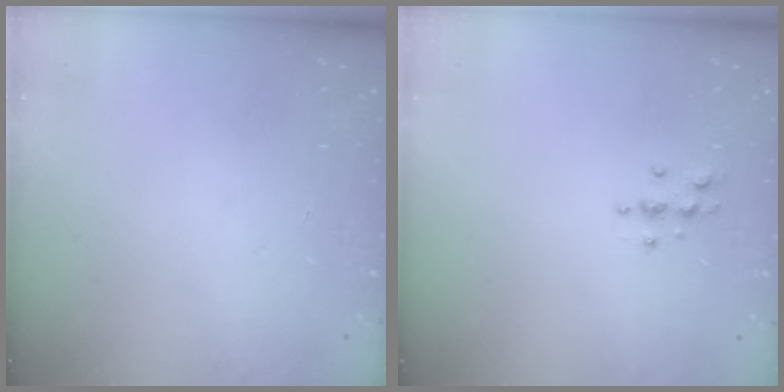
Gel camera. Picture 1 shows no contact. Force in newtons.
{"total": 3.5, "press": 3.4, "slide": 0.5}